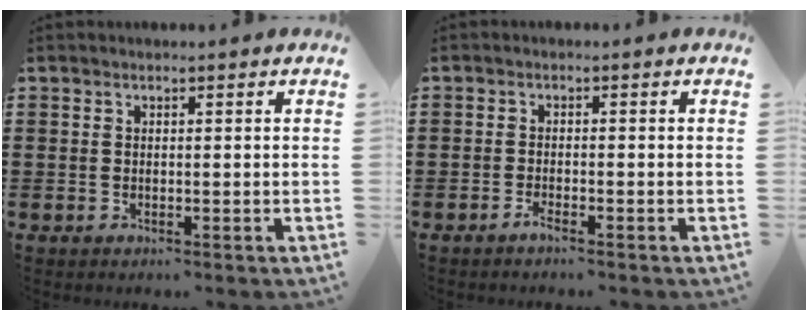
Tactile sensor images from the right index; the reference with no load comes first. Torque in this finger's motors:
{"motor_torque": [-0.52, 0.57, 0.07, 0.00]}